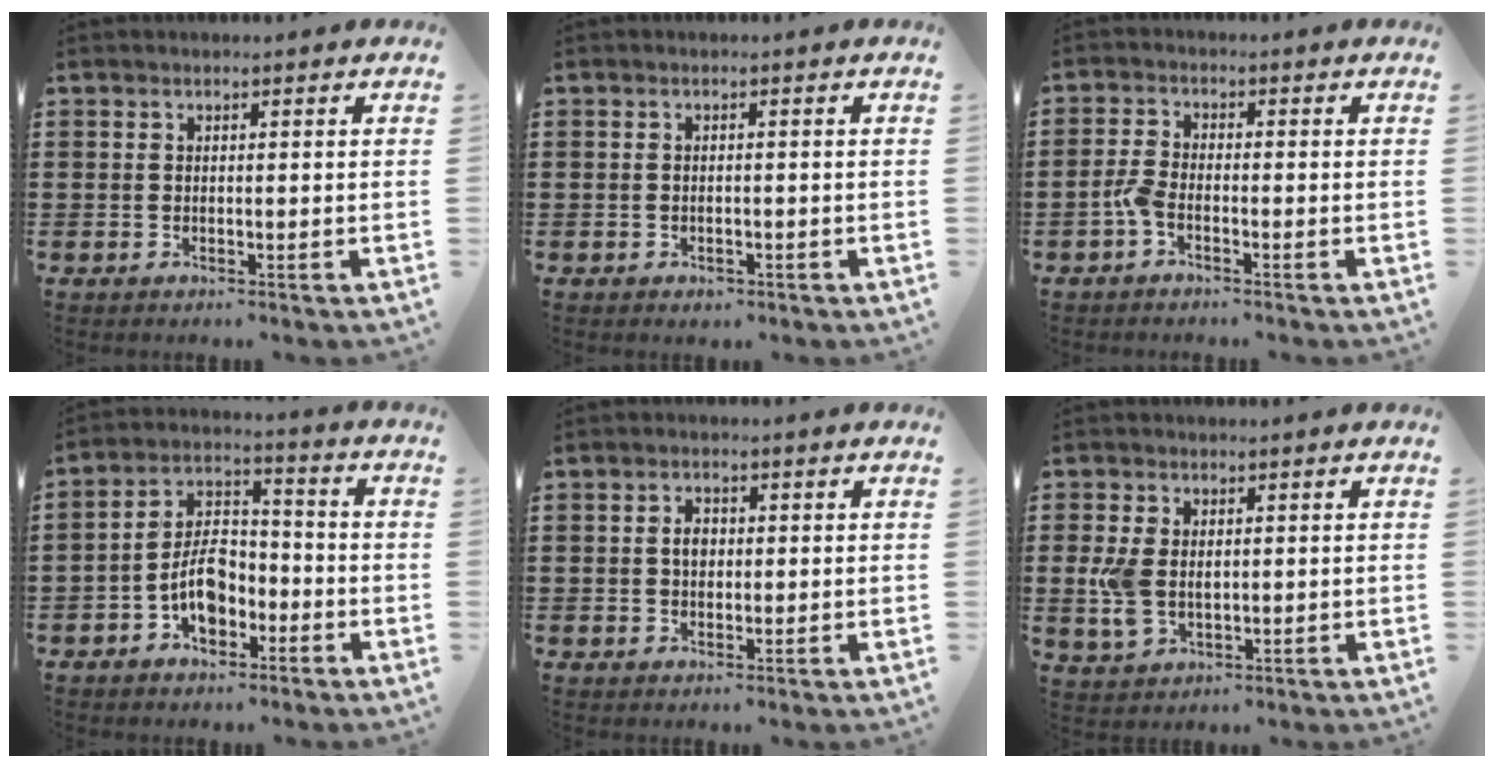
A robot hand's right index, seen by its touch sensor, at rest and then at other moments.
{"total": 0.6, "force": [-0.3, 0.4, 0.3], "torque": [-0.008, 0.000, -0.006]}
{"total": 2.5, "force": [-1.4, 0.9, 1.9], "torque": [-0.057, -0.003, -0.032]}
{"total": 7.5, "force": [-3.1, 4.5, 5.1], "torque": [-0.106, 0.014, -0.060]}
{"total": 2.5, "force": [0.2, 1.6, 1.9], "torque": [-0.039, 0.007, 0.003]}
{"total": 4.6, "force": [0.4, 3.2, 3.4], "torque": [-0.091, 0.002, 0.002]}